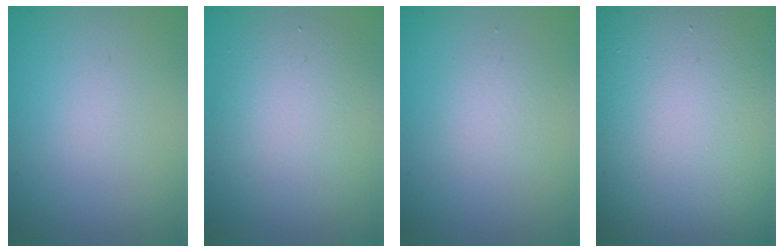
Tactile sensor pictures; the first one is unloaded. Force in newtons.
{"total": 4.5, "press": 4.5, "slide": 0.3}
{"total": 1.4, "press": 1.4, "slide": 0.0}
{"total": 19.2, "press": 19.2, "slide": 1.4}